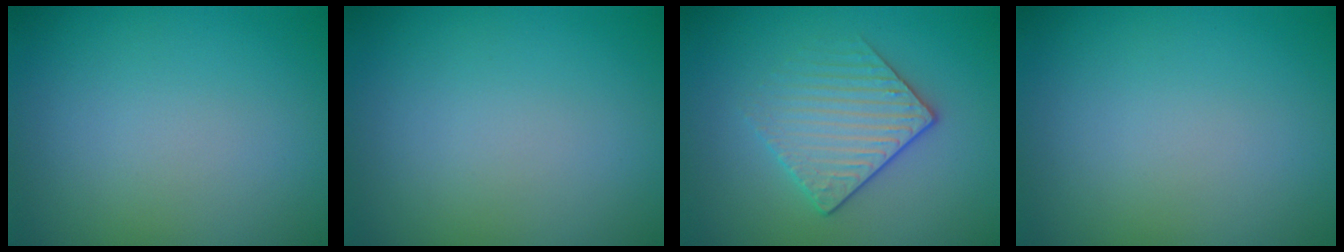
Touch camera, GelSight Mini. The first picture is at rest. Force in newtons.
{"total": 0.0}
{"total": 2.9, "press": 2.6, "slide": 1.2}
{"total": 0.0}